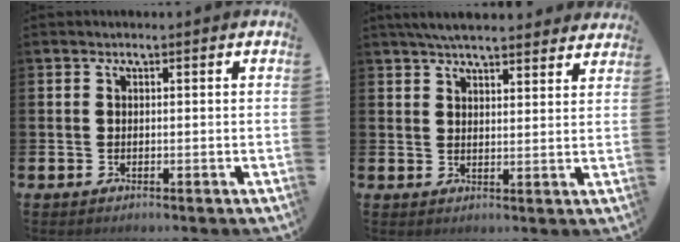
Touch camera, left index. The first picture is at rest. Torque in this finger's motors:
{"motor_torque": [0.98, -1.16, 0.81, 0.07]}